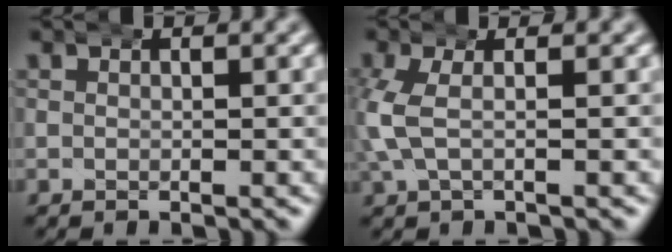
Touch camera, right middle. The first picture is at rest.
{"total": 3.9, "force": [-0.6, 2.4, 3.0], "torque": [-0.090, -0.003, -0.011]}